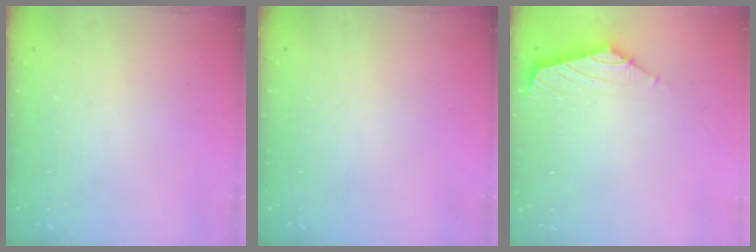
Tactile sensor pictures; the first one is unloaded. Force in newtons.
{"total": 0.0}
{"total": 1.8, "press": 1.6, "slide": 0.7}